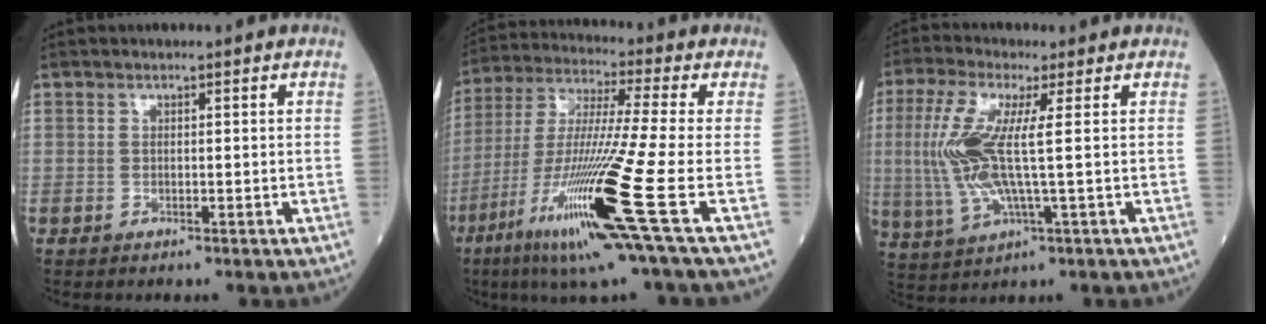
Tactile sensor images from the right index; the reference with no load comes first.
{"total": 19.5, "force": [-8.0, -1.6, 17.8], "torque": [-0.357, -0.043, -0.157]}
{"total": 10.4, "force": [0.8, 1.4, 10.3], "torque": [-0.247, 0.000, 0.014]}